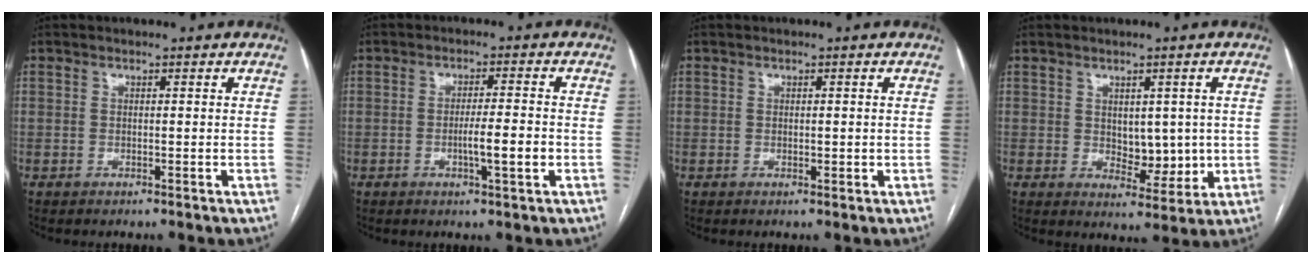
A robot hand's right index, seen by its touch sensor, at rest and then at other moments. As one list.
[{"total": 4.8, "force": [-1.3, 0.1, 4.7], "torque": [-0.079, -0.004, -0.018]}, {"total": 0.7, "force": [0.1, 0.4, 0.6], "torque": [-0.012, -0.001, 0.005]}, {"total": 5.5, "force": [0.4, 3.2, 4.4], "torque": [-0.057, -0.004, 0.021]}]